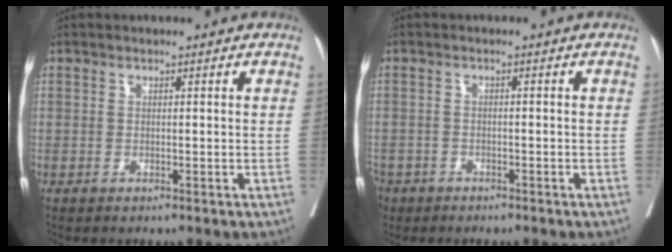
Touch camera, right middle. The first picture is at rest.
{"total": 5.8, "force": [-4.0, 3.9, 1.6], "torque": [-0.051, -0.005, -0.069]}